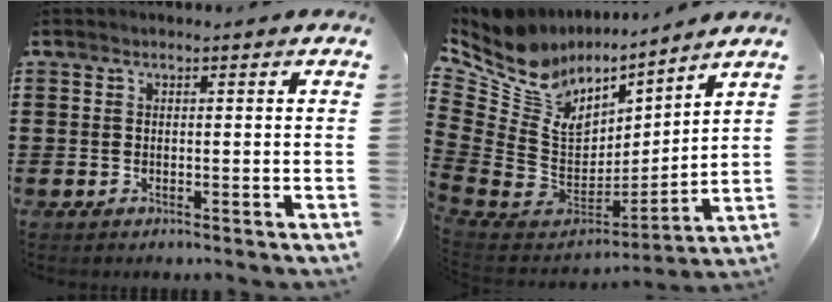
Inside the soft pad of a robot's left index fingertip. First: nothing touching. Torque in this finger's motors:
{"motor_torque": [0.82, -1.32, 0.29, 0.11]}